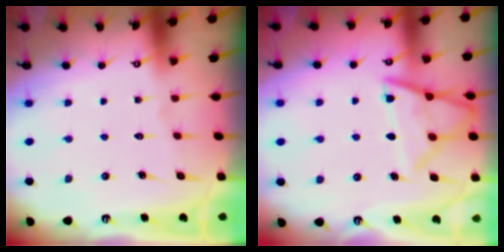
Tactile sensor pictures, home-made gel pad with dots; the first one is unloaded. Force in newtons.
{"total": 12.6, "press": 12.5, "slide": 1.3}